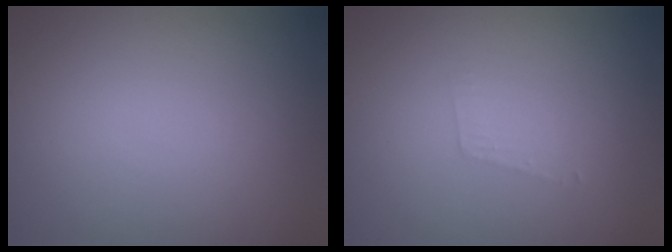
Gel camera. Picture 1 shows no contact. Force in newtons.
{"total": 0.9, "press": 0.9, "slide": 0.1}